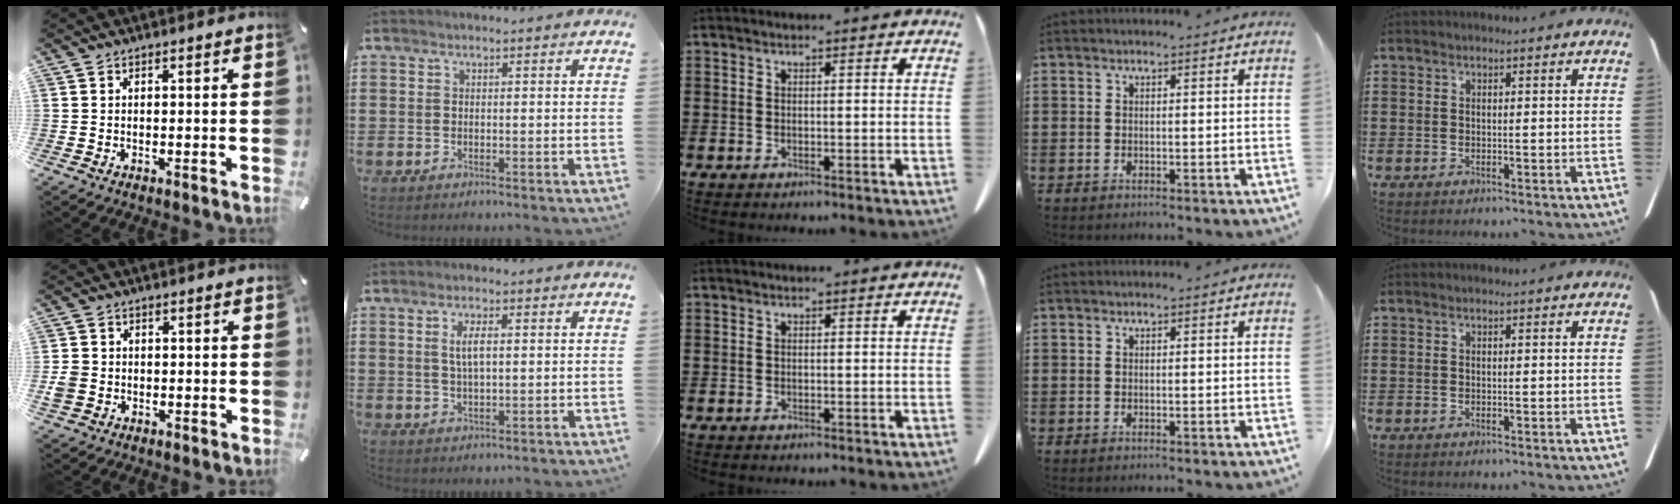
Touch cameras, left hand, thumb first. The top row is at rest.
{"thumb": {"total": 3.8, "force": [-0.8, 3.6, 1.0], "torque": [-0.017, 0.002, -0.015]}, "index": {"total": 3.6, "force": [0.8, 1.2, 3.3], "torque": [-0.068, 0.007, 0.011]}}